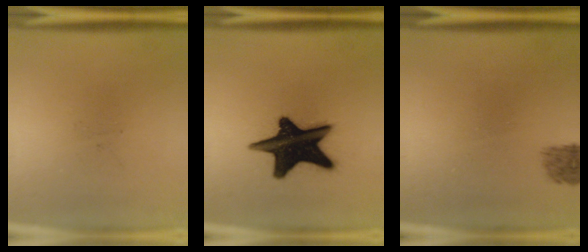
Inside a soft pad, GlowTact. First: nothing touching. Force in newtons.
{"total": 19.2}
{"total": 1.8}